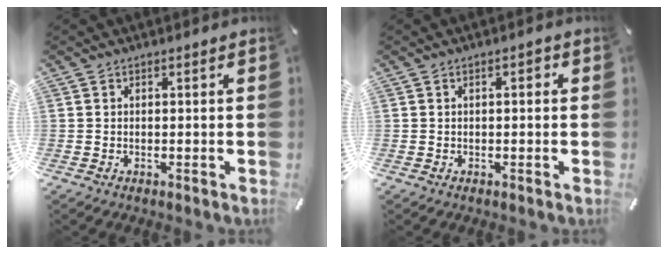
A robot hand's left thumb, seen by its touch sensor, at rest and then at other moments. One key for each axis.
{"total": 1.6, "fx": 0.1, "fy": 0.8, "fz": 1.4, "tx": -0.028, "ty": 0.008, "tz": -0.001}